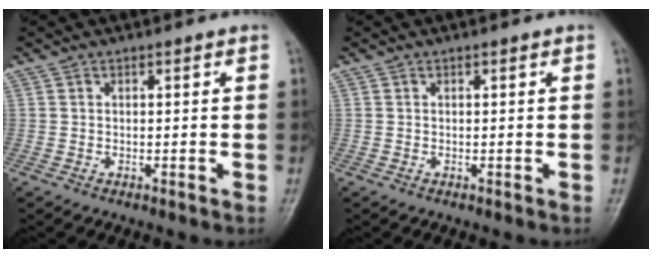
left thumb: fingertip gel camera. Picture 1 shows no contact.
{"total": 0.0}